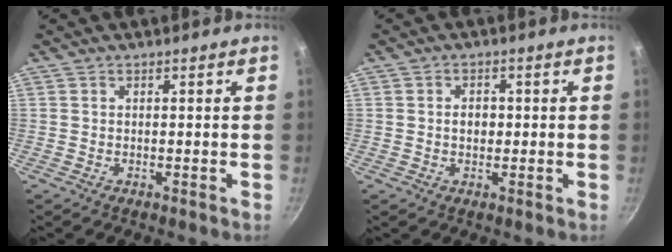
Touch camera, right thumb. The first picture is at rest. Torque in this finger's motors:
{"motor_torque": [0.66, 0.66, 0.40, -0.24, 0.00]}